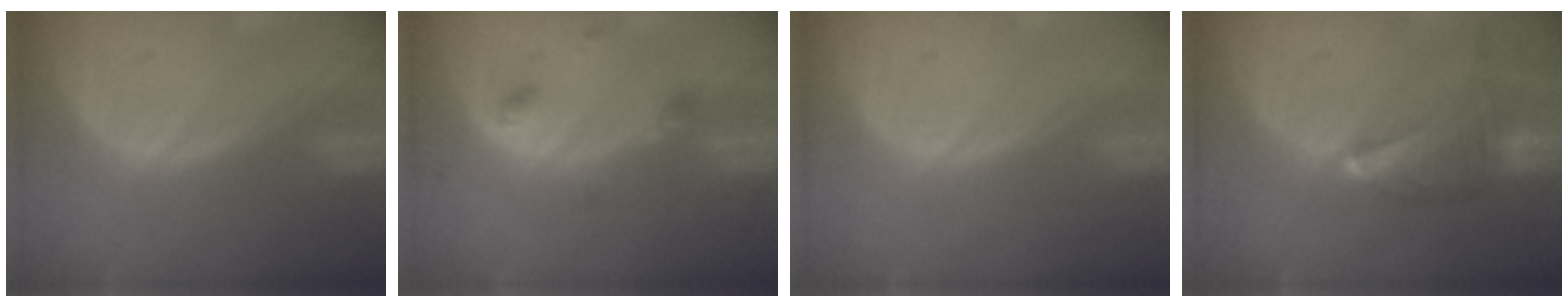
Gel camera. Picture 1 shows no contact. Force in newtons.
{"total": 3.4, "press": 3.4, "slide": 0.5}
{"total": 0.0}
{"total": 9.5, "press": 8.4, "slide": 4.3}